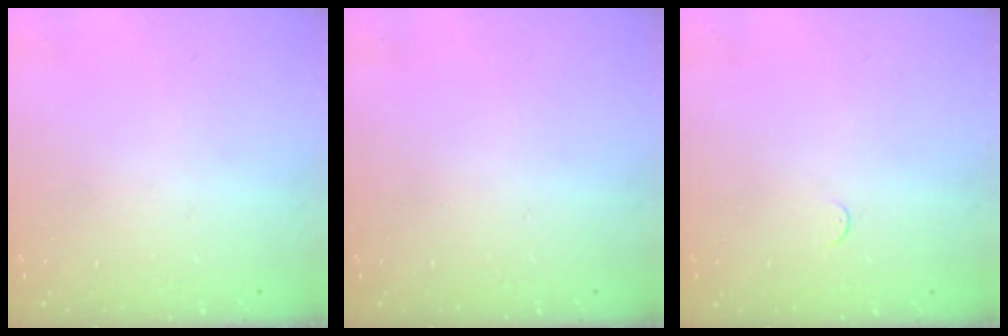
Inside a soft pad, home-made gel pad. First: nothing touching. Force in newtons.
{"total": 0.0}
{"total": 2.7, "press": 2.7, "slide": 0.4}